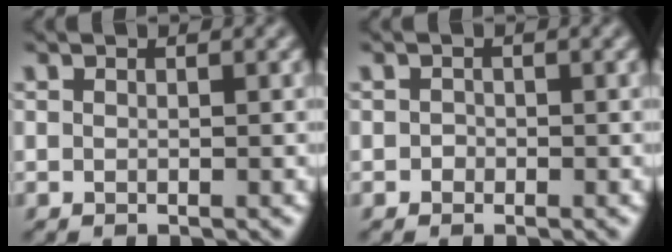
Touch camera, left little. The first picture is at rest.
{"total": 0.7, "force": [-0.3, 0.6, 0.1], "torque": [0.004, 0.000, -0.010]}